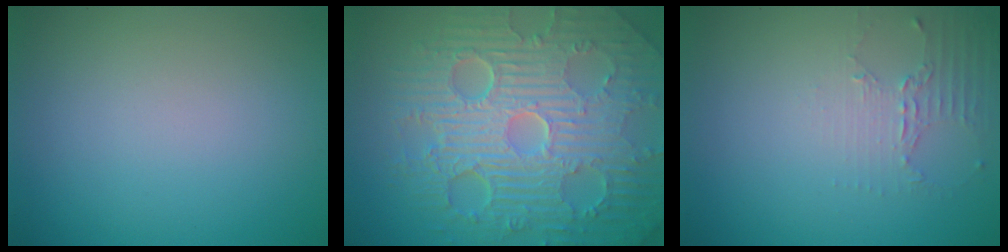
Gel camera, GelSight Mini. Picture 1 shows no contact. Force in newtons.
{"total": 11.6, "press": 7.4, "slide": 8.9}
{"total": 2.1, "press": 1.5, "slide": 1.5}